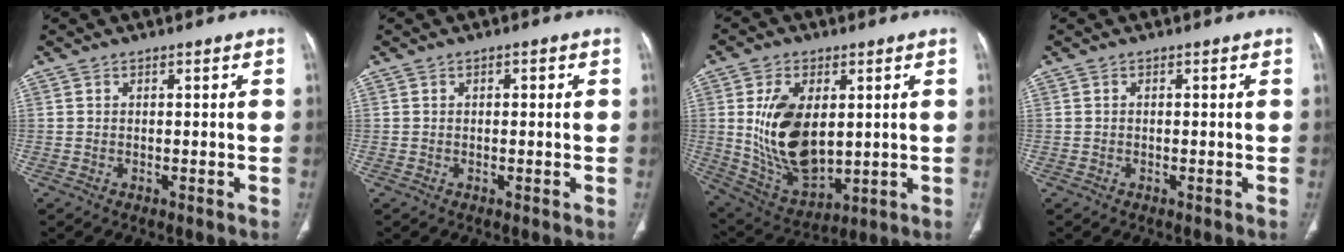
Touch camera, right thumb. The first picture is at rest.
{"total": 1.1, "force": [0.4, 0.6, 0.8], "torque": [-0.010, 0.001, 0.005]}
{"total": 16.6, "force": [2.1, 9.7, 13.3], "torque": [-0.227, -0.018, 0.060]}
{"total": 0.0}